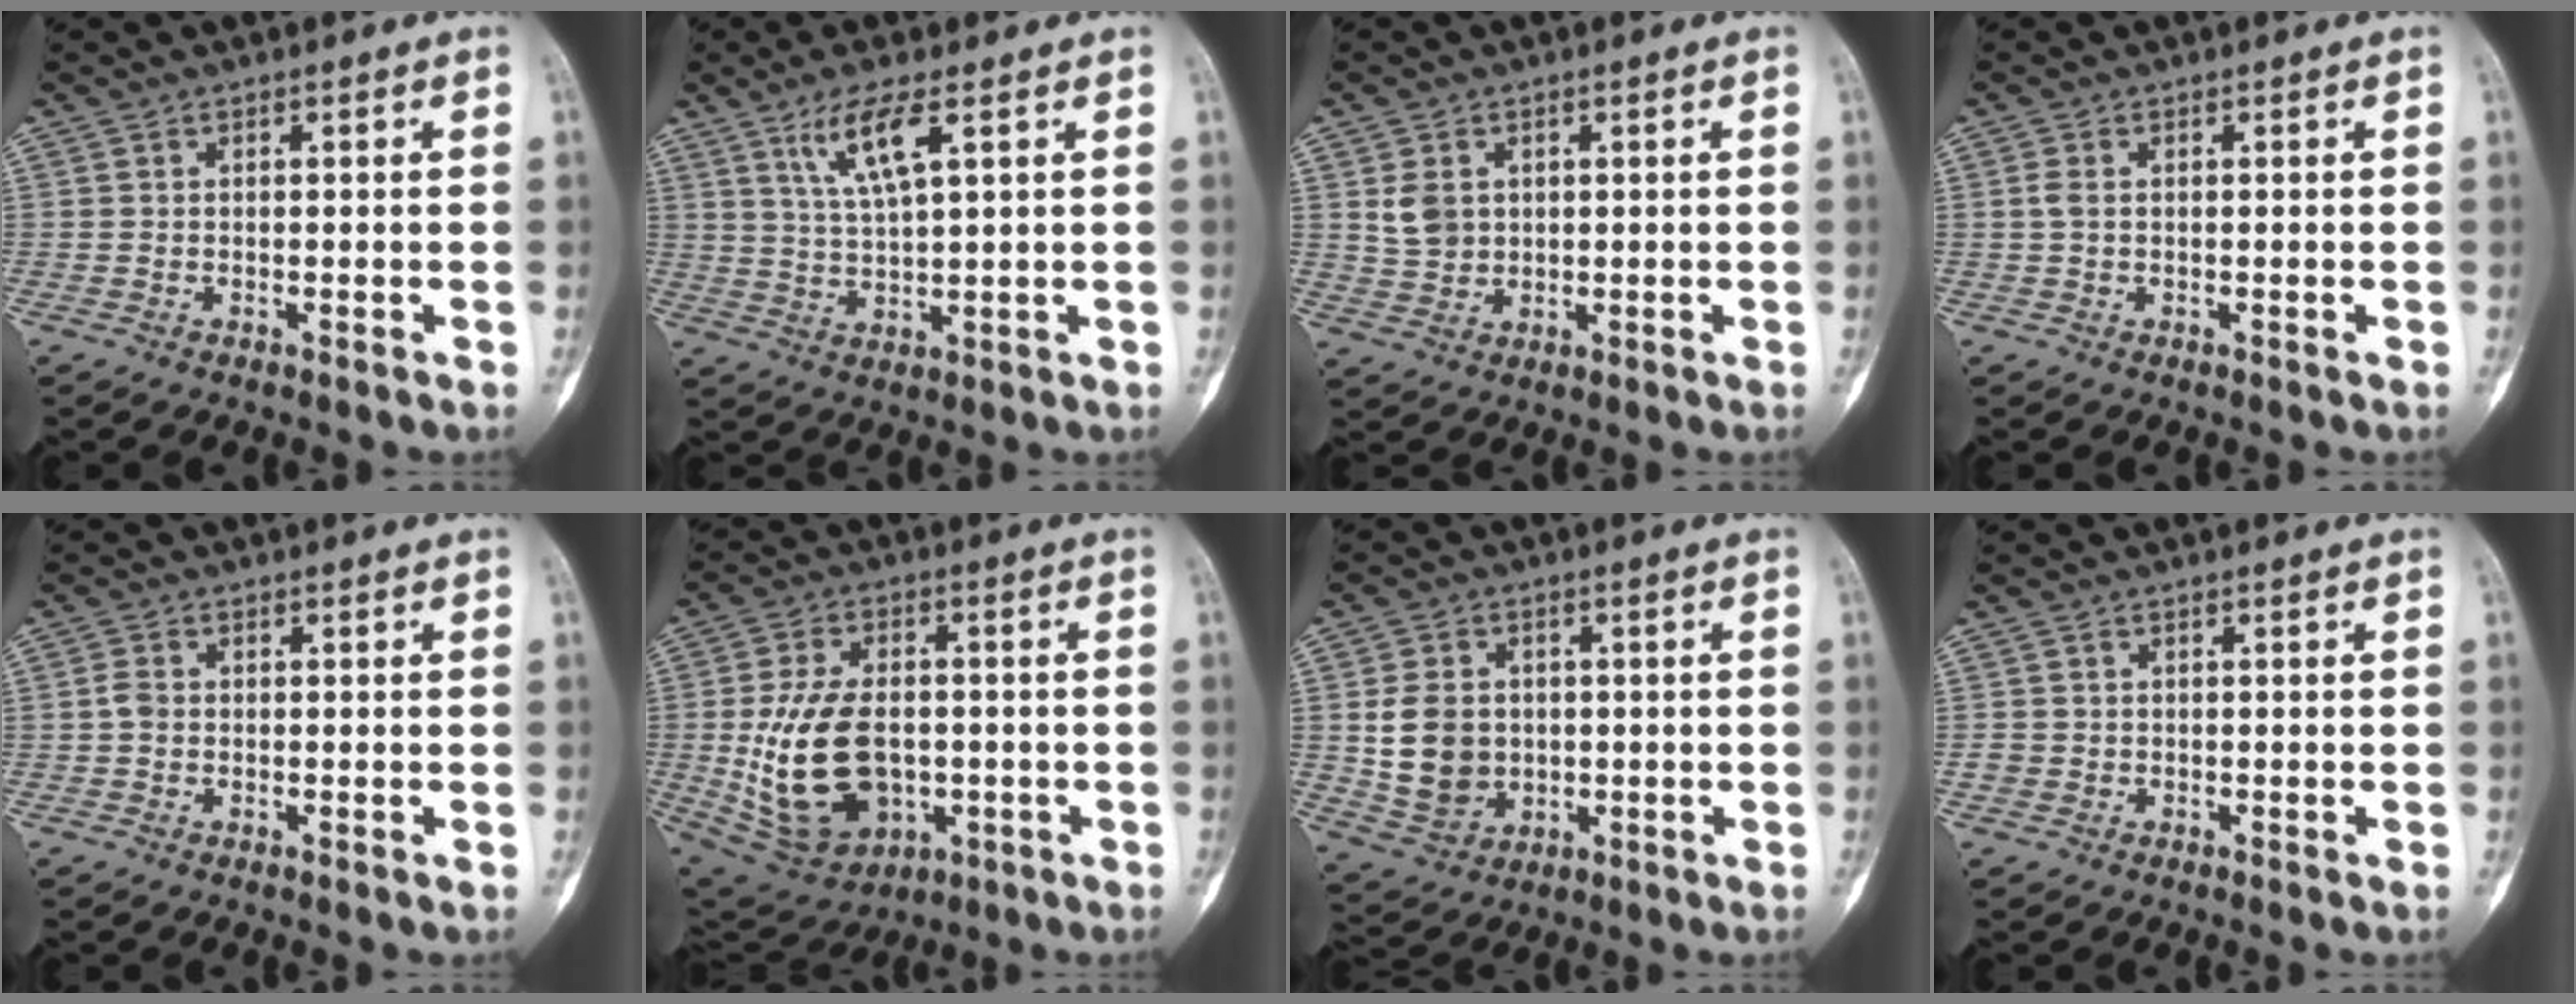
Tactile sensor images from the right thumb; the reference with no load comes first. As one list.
[{"total": 7.3, "force": [3.6, 1.3, 6.3], "torque": [-0.131, -0.018, 0.078]}, {"total": 4.7, "force": [1.2, 3.7, 2.5], "torque": [-0.035, -0.004, 0.030]}, {"total": 1.3, "force": [0.1, 0.8, 1.1], "torque": [-0.028, 0.000, 0.000]}, {"total": 1.9, "force": [-0.3, 1.5, 1.2], "torque": [-0.019, 0.004, -0.011]}, {"total": 18.0, "force": [-2.1, 11.6, 13.5], "torque": [-0.246, 0.005, -0.014]}, {"total": 9.8, "force": [0.2, 8.0, 5.6], "torque": [-0.087, 0.000, 0.018]}, {"total": 1.3, "force": [-0.4, 1.2, 0.3], "torque": [-0.003, 0.005, -0.008]}]